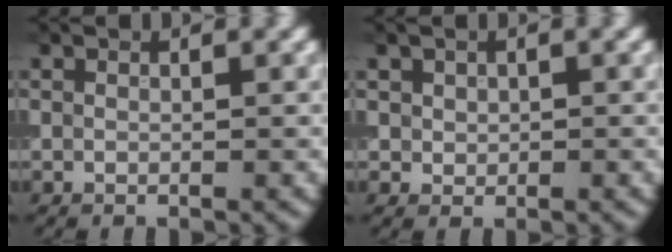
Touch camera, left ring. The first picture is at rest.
{"total": 1.3, "force": [0.5, 1.2, 0.4], "torque": [-0.004, -0.003, 0.012]}